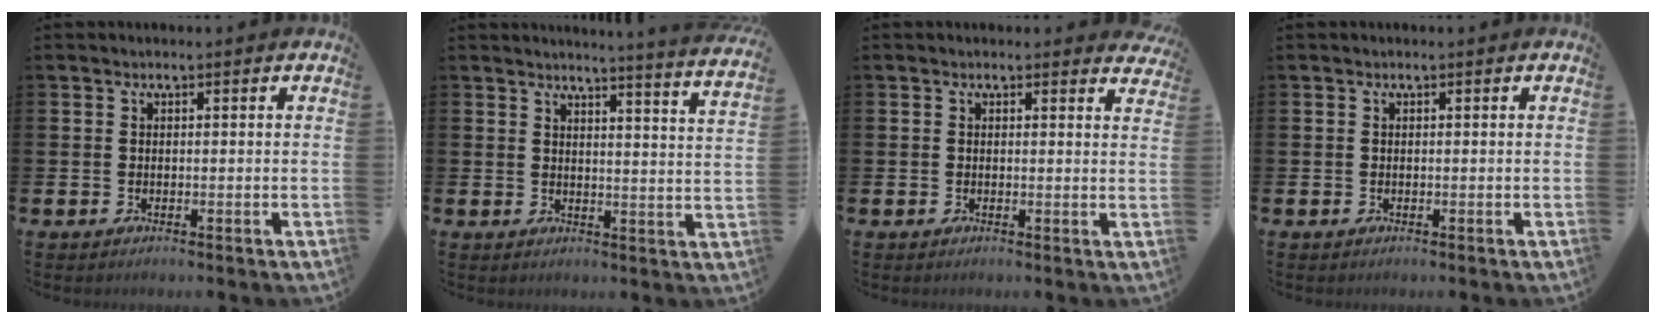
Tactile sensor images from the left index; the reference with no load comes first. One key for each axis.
{"total": 3.5, "fx": 3.4, "fy": -1.0, "fz": 0.5, "tx": -0.009, "ty": -0.039, "tz": 0.052}
{"total": 1.1, "fx": 1.1, "fy": 0.3, "fz": 0.1, "tx": 0.005, "ty": 0.000, "tz": 0.018}
{"total": 0.0}